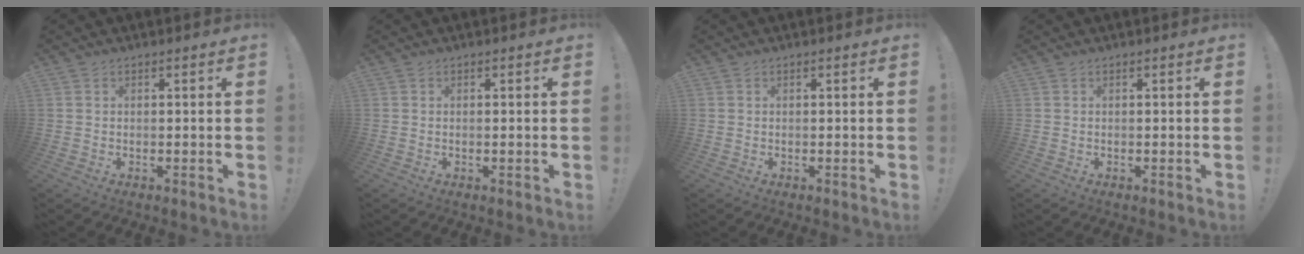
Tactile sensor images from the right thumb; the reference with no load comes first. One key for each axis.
{"total": 0.5, "fx": -0.1, "fy": -0.2, "fz": 0.4, "tx": -0.007, "ty": -0.001, "tz": -0.003}
{"total": 0.0}
{"total": 0.0}